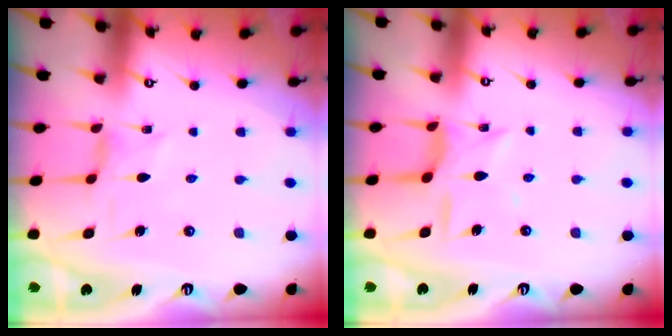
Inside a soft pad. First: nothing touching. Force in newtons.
{"total": 8.1, "press": 8.1, "slide": 0.6}